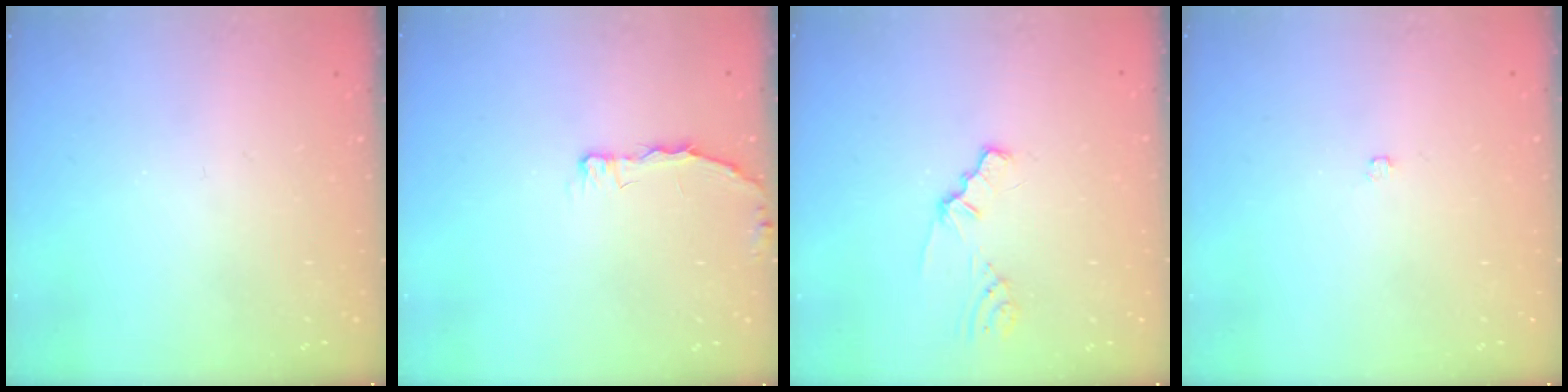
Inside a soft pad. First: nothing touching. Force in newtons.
{"total": 2.9, "press": 2.9, "slide": 0.3}
{"total": 1.1, "press": 1.1, "slide": 0.2}
{"total": 2.0, "press": 2.0, "slide": 0.3}